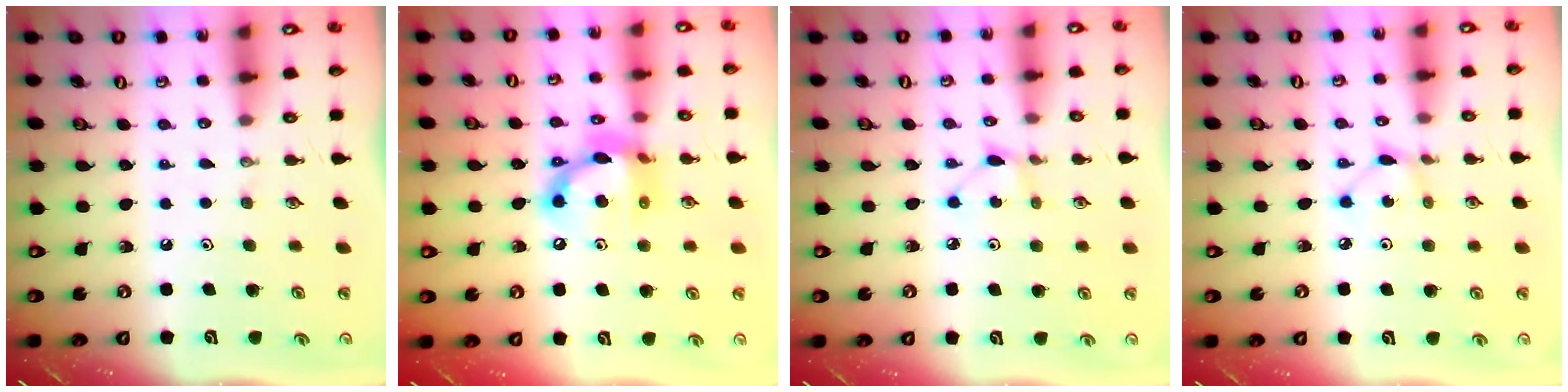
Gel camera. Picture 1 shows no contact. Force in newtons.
{"total": 13.7, "press": 13.7, "slide": 1.0}
{"total": 3.0, "press": 2.9, "slide": 0.4}
{"total": 2.4, "press": 2.4, "slide": 0.1}